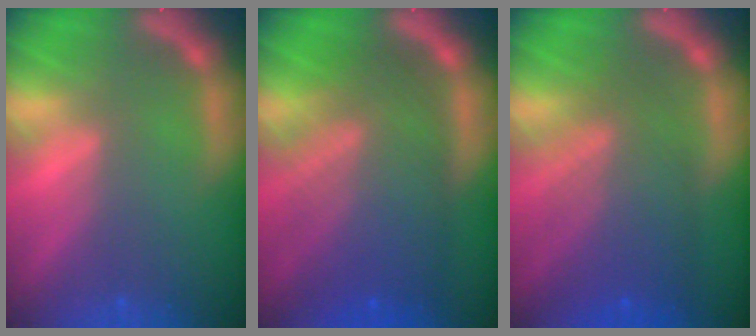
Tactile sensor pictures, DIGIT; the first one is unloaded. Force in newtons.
{"total": 10.0}
{"total": 7.5}